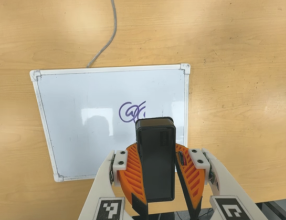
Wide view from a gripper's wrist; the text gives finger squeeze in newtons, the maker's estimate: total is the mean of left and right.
{"total": 11.9, "left": 11.8, "right": 12.0}